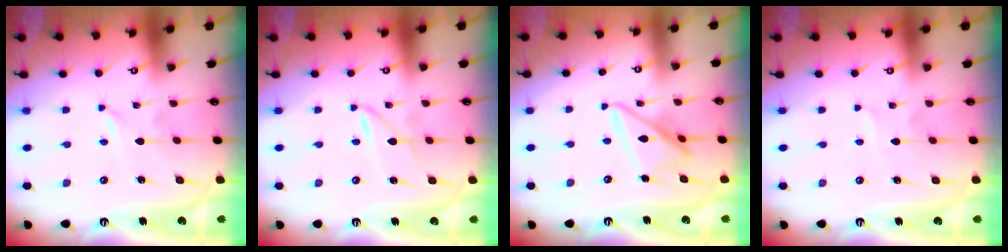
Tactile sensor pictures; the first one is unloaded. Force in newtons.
{"total": 1.6, "press": 1.6, "slide": 0.0}
{"total": 13.4, "press": 13.4, "slide": 1.3}
{"total": 1.9, "press": 1.9, "slide": 0.2}